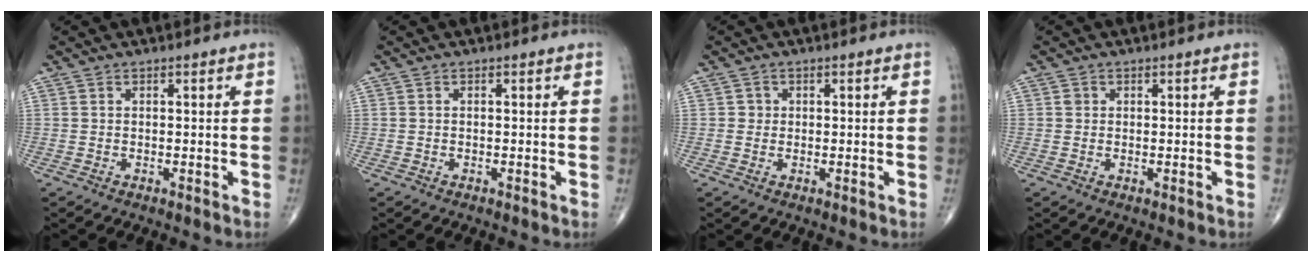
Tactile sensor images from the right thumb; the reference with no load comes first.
{"total": 0.0}
{"total": 1.2, "force": [0.1, 1.2, 0.2], "torque": [0.005, 0.003, 0.000]}
{"total": 0.8, "force": [0.2, 0.8, 0.2], "torque": [0.001, 0.002, 0.003]}